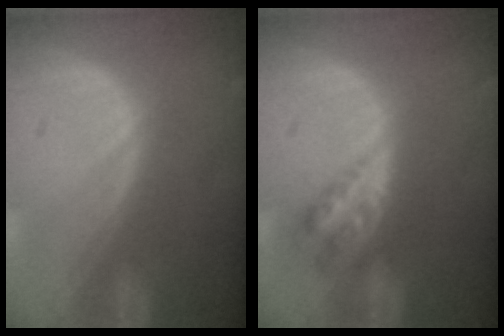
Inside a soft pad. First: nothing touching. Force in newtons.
{"total": 4.5, "press": 4.0, "slide": 2.0}